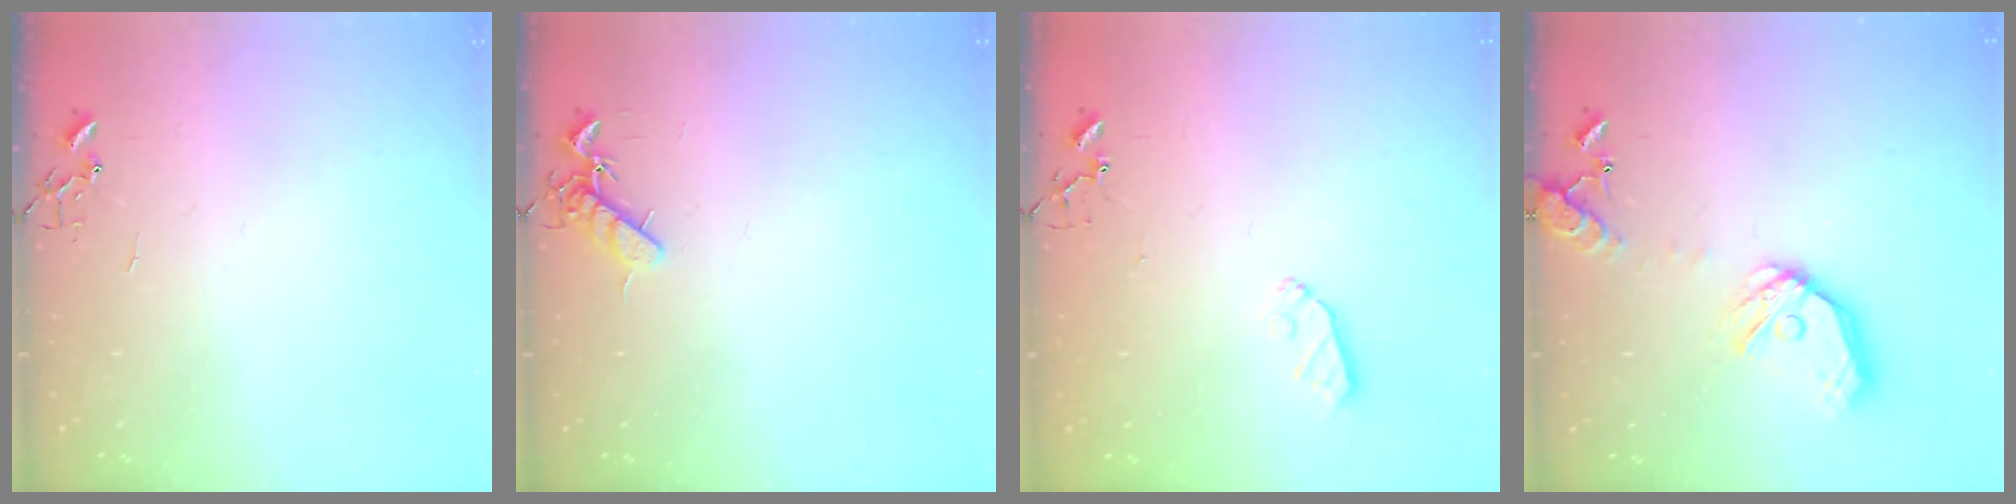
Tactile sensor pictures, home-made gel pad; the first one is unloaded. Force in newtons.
{"total": 7.7, "press": 7.7, "slide": 1.1}
{"total": 4.9, "press": 4.8, "slide": 0.6}
{"total": 16.8, "press": 16.6, "slide": 2.9}